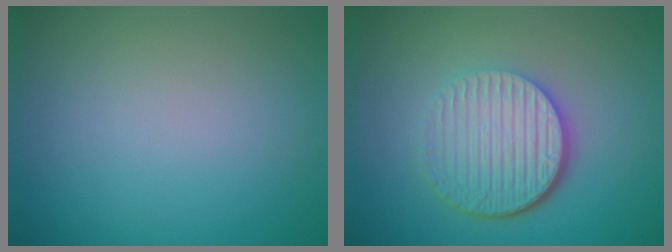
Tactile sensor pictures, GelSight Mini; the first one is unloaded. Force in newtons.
{"total": 6.1, "press": 4.2, "slide": 4.4}